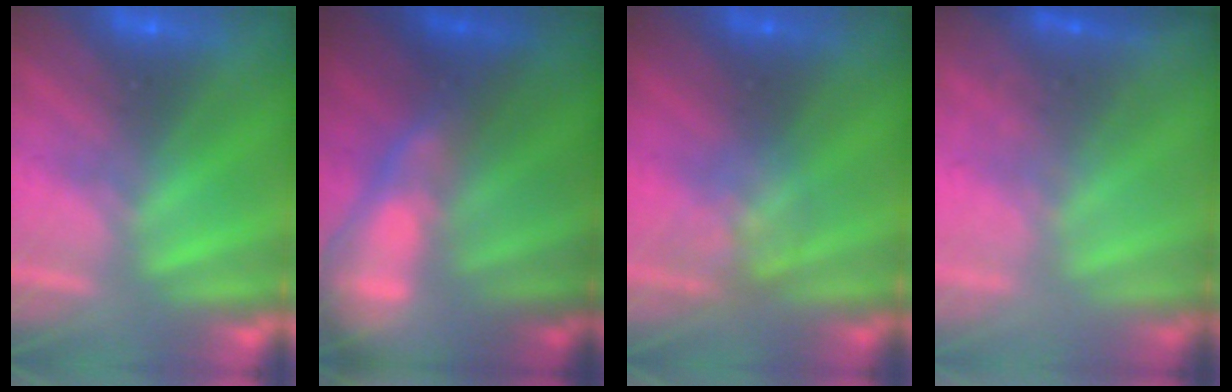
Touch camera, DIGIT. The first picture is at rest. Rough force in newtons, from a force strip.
{"total": 5.7}
{"total": 2.5}
{"total": 1.8}